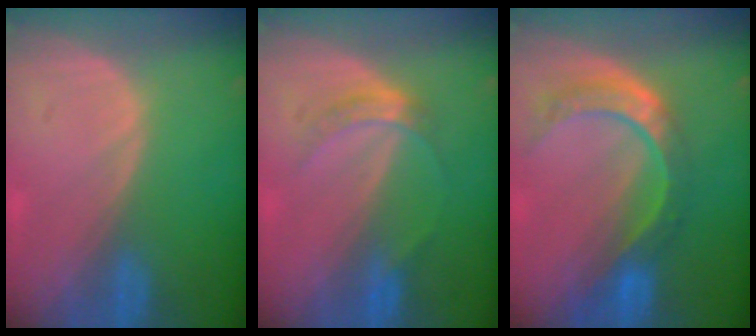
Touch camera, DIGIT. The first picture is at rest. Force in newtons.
{"total": 3.5, "press": 3.2, "slide": 1.5}
{"total": 8.8, "press": 7.4, "slide": 4.9}